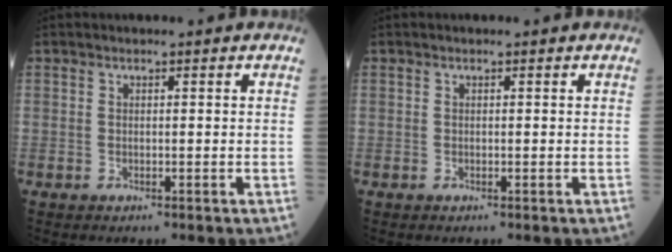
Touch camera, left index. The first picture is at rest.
{"total": 0.0}